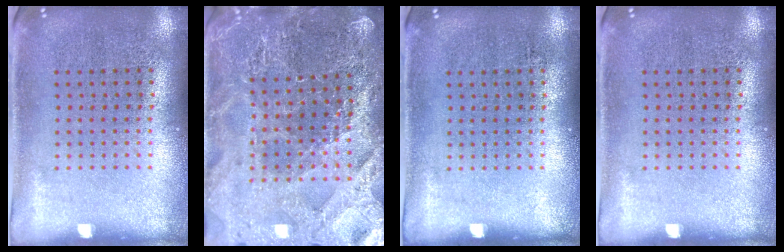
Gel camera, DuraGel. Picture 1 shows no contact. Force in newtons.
{"total": 3.7, "press": 3.6, "slide": 1.0}
{"total": 0.0}
{"total": 0.0}